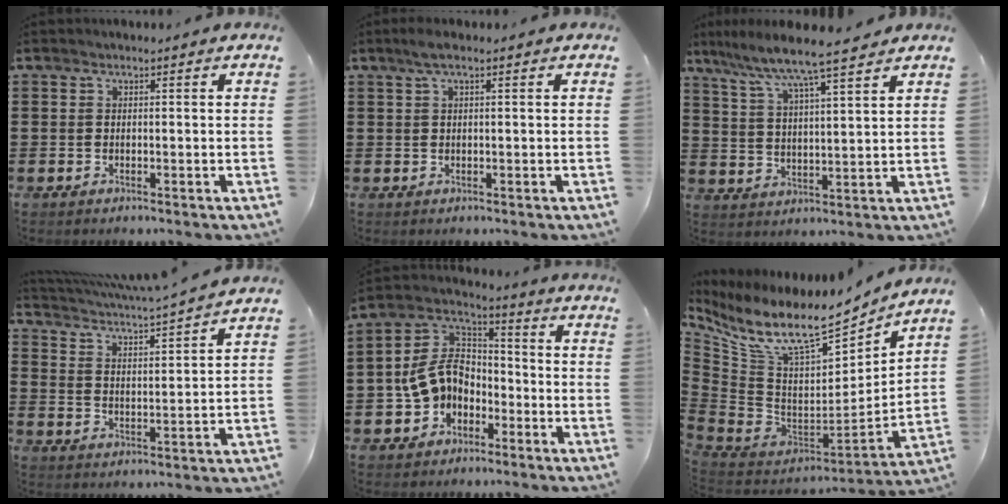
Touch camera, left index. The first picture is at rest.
{"total": 1.8, "force": [0.7, 0.2, 1.6], "torque": [-0.032, 0.002, 0.013]}
{"total": 6.9, "force": [6.1, -0.3, 3.3], "torque": [-0.088, -0.037, 0.099]}
{"total": 4.1, "force": [3.8, -0.5, 1.3], "torque": [-0.046, -0.035, 0.058]}
{"total": 9.0, "force": [-2.5, 7.1, 5.0], "torque": [-0.141, 0.007, -0.057]}
{"total": 11.9, "force": [8.5, 3.2, 7.6], "torque": [-0.172, -0.069, 0.147]}